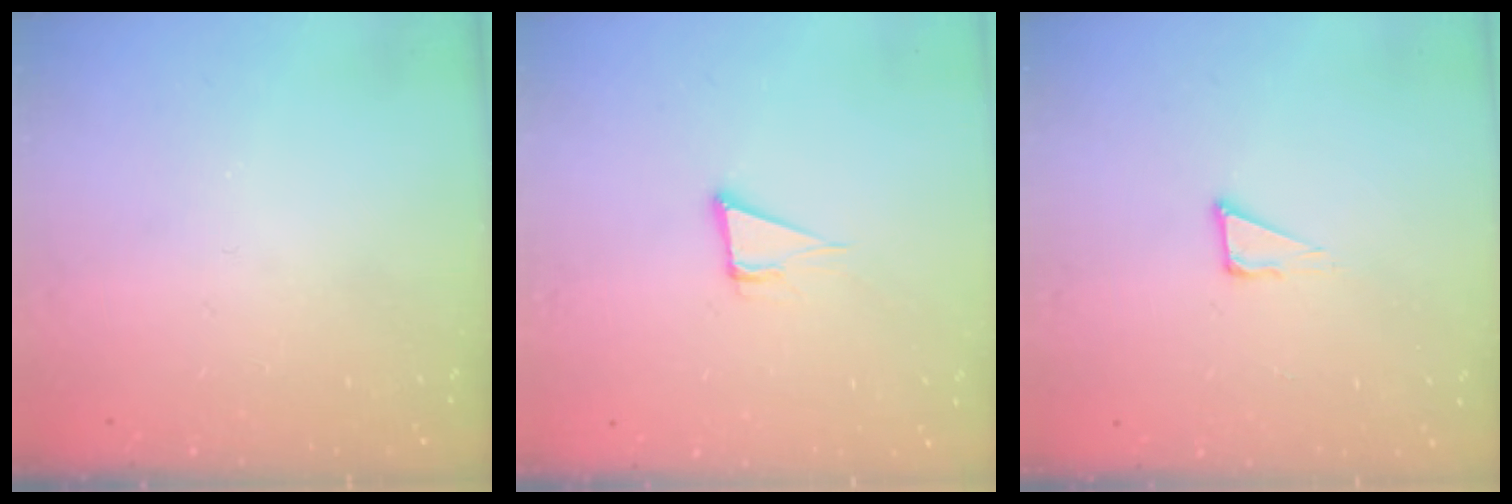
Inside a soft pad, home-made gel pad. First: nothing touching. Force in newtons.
{"total": 3.8, "press": 1.9, "slide": 3.3}
{"total": 4.4, "press": 4.3, "slide": 0.8}